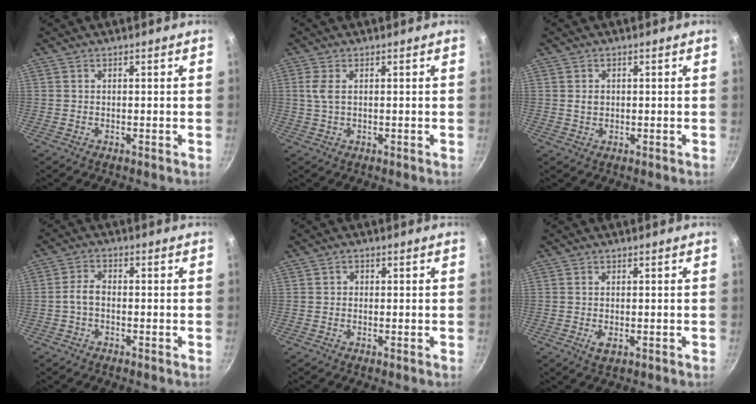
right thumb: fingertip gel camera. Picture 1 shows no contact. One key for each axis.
{"total": 2.8, "fx": 0.5, "fy": 1.2, "fz": 2.4, "tx": -0.055, "ty": 0.002, "tz": 0.012}
{"total": 1.9, "fx": 0.2, "fy": 1.5, "fz": 1.1, "tx": -0.013, "ty": 0.000, "tz": 0.003}
{"total": 3.3, "fx": -1.0, "fy": 2.2, "fz": 2.3, "tx": -0.043, "ty": 0.022, "tz": -0.025}
{"total": 1.1, "fx": -0.1, "fy": 1.0, "fz": 0.4, "tx": -0.002, "ty": 0.001, "tz": -0.004}
{"total": 2.5, "fx": -0.7, "fy": 1.4, "fz": 2.0, "tx": -0.040, "ty": -0.007, "tz": -0.009}